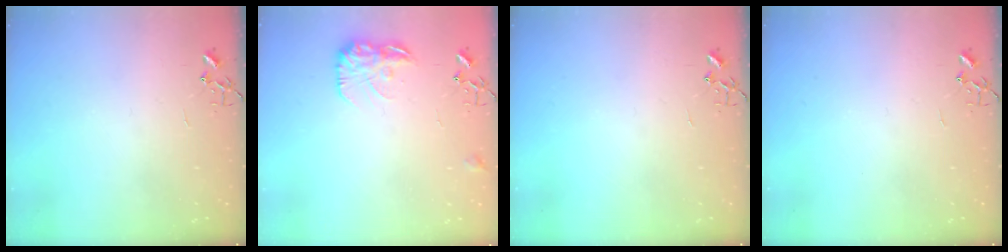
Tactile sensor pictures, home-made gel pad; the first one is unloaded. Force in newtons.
{"total": 11.7, "press": 11.7, "slide": 0.4}
{"total": 0.0}
{"total": 0.0}